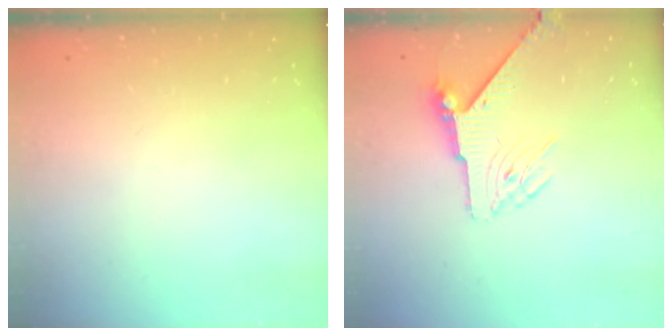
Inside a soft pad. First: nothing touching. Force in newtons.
{"total": 5.9, "press": 5.8, "slide": 1.0}